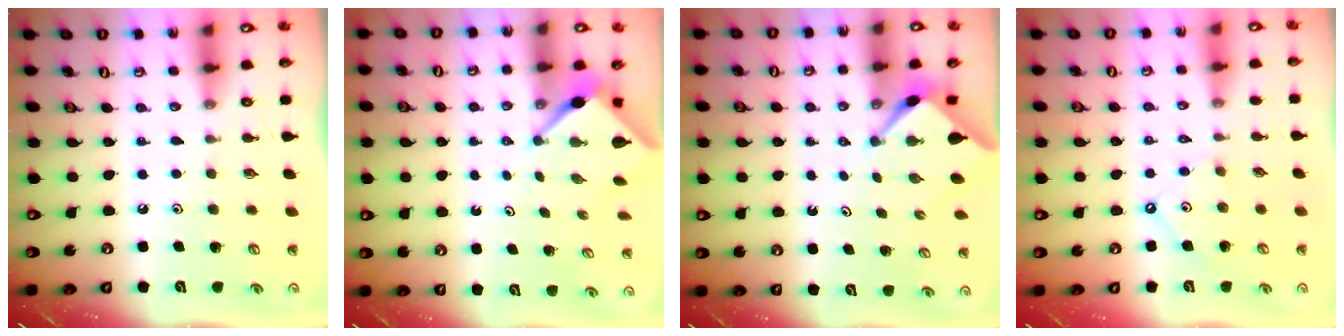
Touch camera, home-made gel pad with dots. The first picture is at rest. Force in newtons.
{"total": 3.3, "press": 3.3, "slide": 0.2}
{"total": 2.4, "press": 2.4, "slide": 0.3}
{"total": 3.6, "press": 3.6, "slide": 0.6}